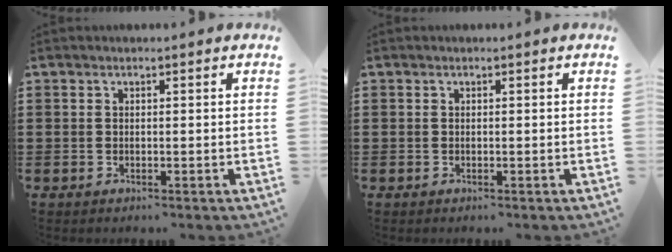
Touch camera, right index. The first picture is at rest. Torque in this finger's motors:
{"motor_torque": [0.00, 0.00, 0.00, -0.01]}